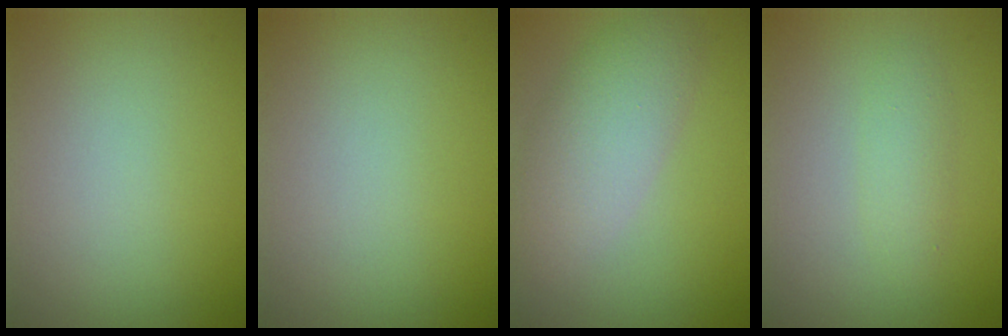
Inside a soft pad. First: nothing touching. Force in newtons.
{"total": 0.0}
{"total": 4.9, "press": 4.9, "slide": 0.4}
{"total": 1.6, "press": 1.6, "slide": 0.1}